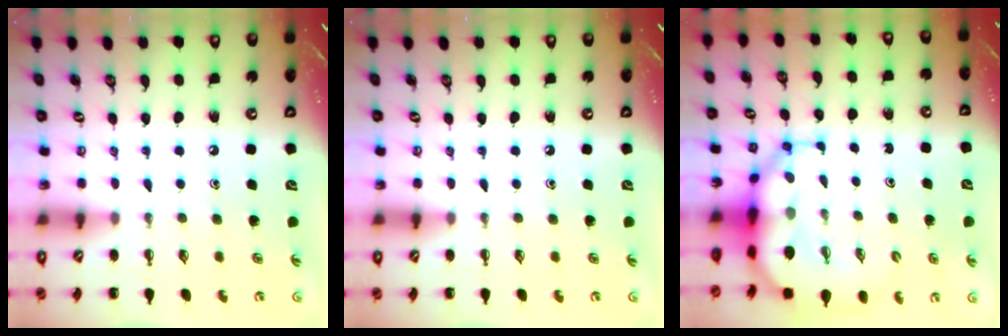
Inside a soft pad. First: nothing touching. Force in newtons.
{"total": 0.0}
{"total": 9.0, "press": 8.6, "slide": 2.4}